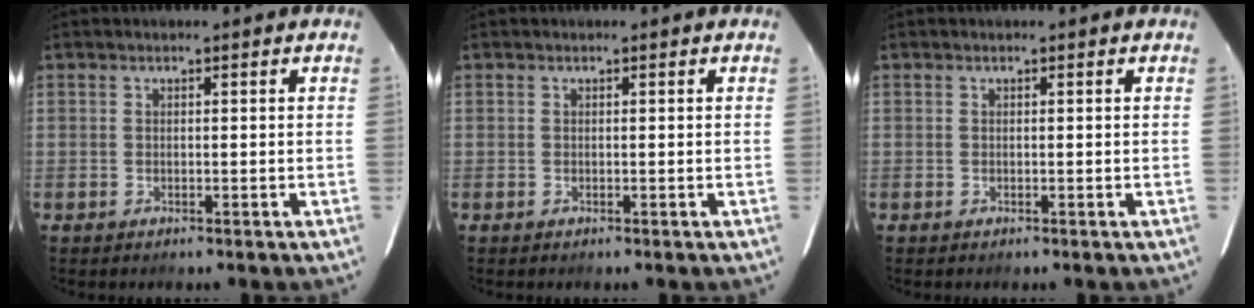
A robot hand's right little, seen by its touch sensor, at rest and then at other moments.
{"total": 0.0}
{"total": 0.0}